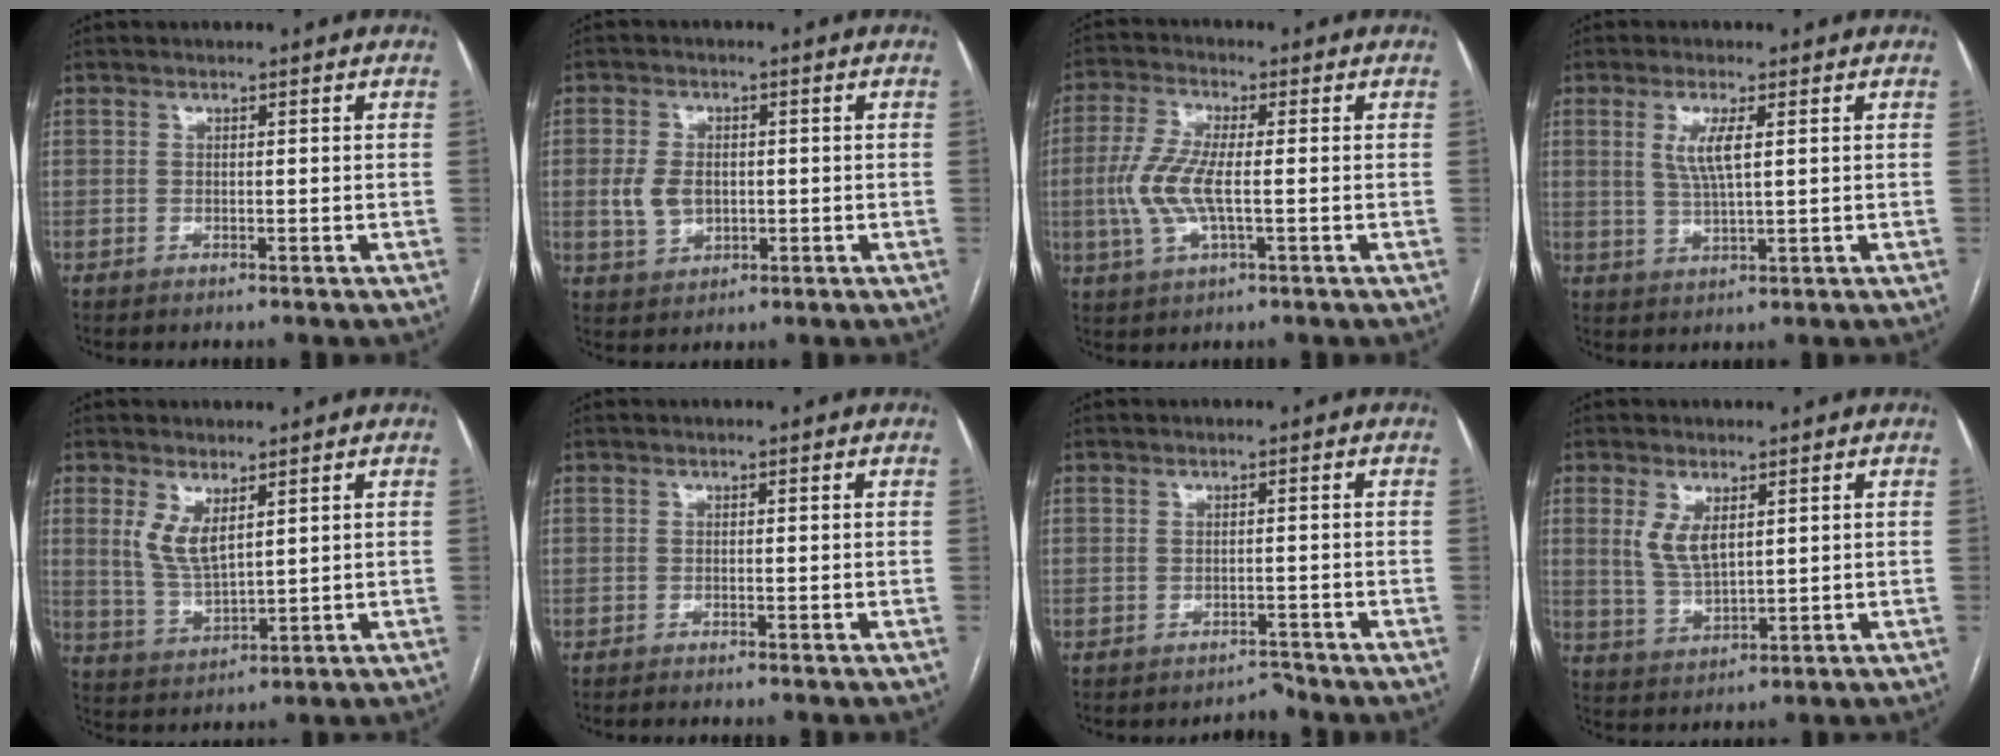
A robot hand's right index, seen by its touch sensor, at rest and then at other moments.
{"total": 5.1, "force": [-0.2, 3.6, 3.6], "torque": [-0.079, 0.009, 0.006]}
{"total": 8.0, "force": [-0.8, 2.1, 7.7], "torque": [-0.180, 0.000, -0.017]}
{"total": 5.0, "force": [1.5, 0.8, 4.7], "torque": [-0.100, -0.003, 0.032]}
{"total": 5.6, "force": [2.6, 2.0, 4.5], "torque": [-0.097, -0.009, 0.062]}
{"total": 1.5, "force": [-1.3, -0.1, 0.7], "torque": [-0.007, 0.000, -0.018]}
{"total": 1.3, "force": [-1.3, 0.1, -0.4], "torque": [0.012, -0.006, -0.016]}
{"total": 5.3, "force": [2.0, 2.2, 4.4], "torque": [-0.093, -0.002, 0.049]}